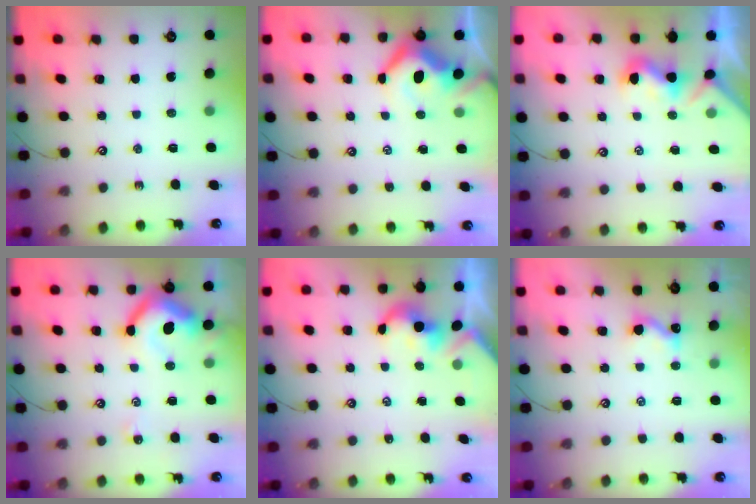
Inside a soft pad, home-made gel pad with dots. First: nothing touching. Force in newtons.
{"total": 5.7, "press": 5.6, "slide": 0.9}
{"total": 1.1, "press": 1.0, "slide": 0.5}
{"total": 10.3, "press": 10.2, "slide": 1.5}
{"total": 2.0, "press": 2.0, "slide": 0.4}
{"total": 0.0}